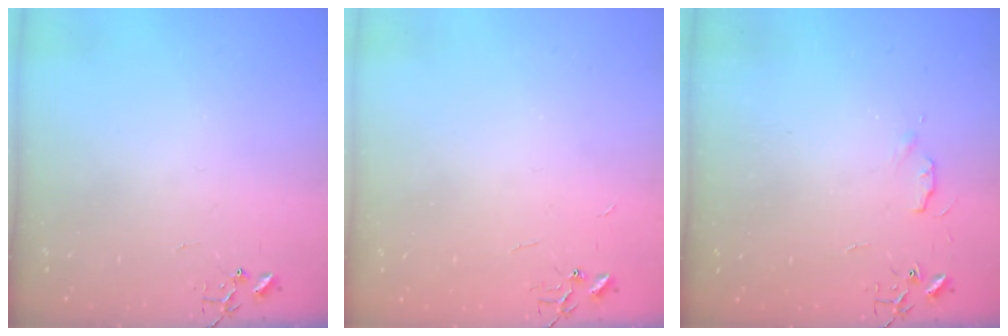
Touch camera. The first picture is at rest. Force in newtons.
{"total": 2.2, "press": 2.2, "slide": 0.3}
{"total": 4.6, "press": 4.6, "slide": 0.7}